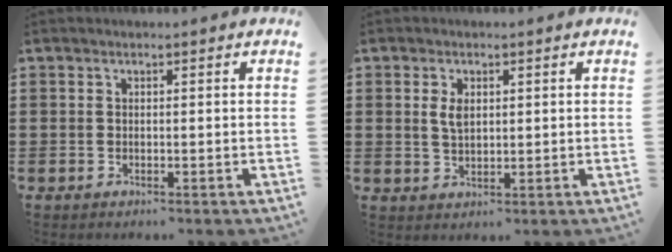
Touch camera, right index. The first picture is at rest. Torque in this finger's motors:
{"motor_torque": [0.39, 0.03, 0.16, 0.08]}